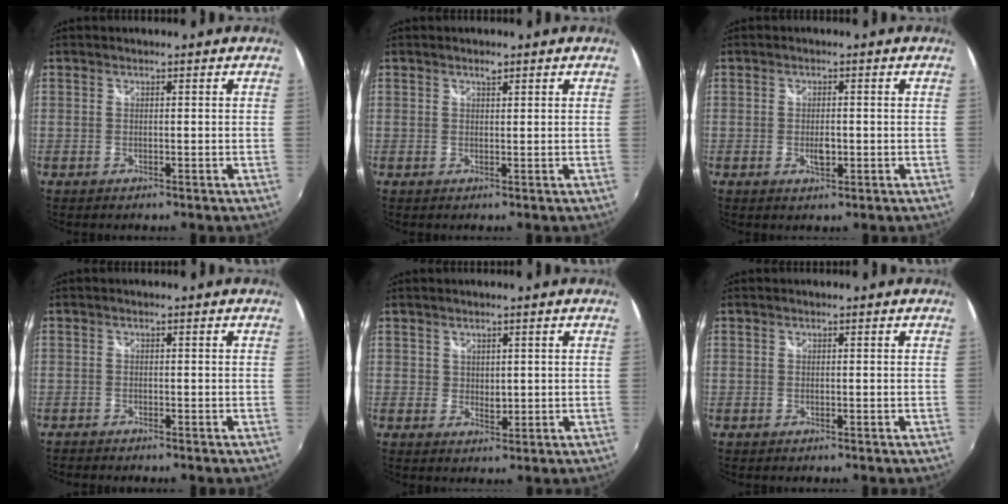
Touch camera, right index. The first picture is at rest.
{"total": 1.0, "force": [0.7, 0.4, 0.6], "torque": [-0.008, 0.003, 0.012]}
{"total": 2.7, "force": [-0.5, 1.4, 2.3], "torque": [-0.038, -0.003, -0.008]}
{"total": 1.7, "force": [-1.6, 0.3, 0.2], "torque": [-0.014, -0.010, -0.032]}
{"total": 2.2, "force": [1.0, 1.7, 1.0], "torque": [-0.011, -0.001, 0.019]}
{"total": 0.0}